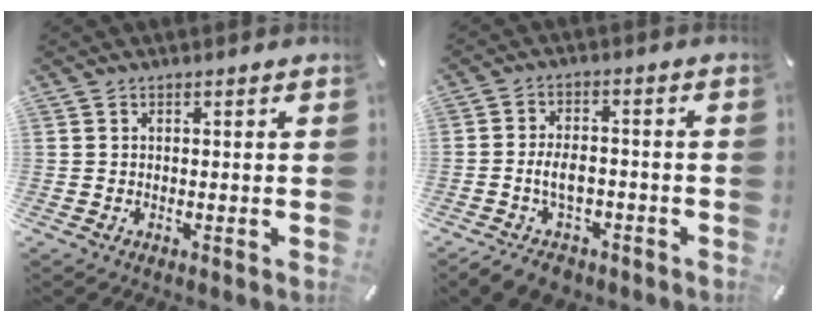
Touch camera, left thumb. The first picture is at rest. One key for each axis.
{"total": 7.7, "fx": -3.1, "fy": 5.2, "fz": 4.8, "tx": -0.088, "ty": 0.022, "tz": -0.052}